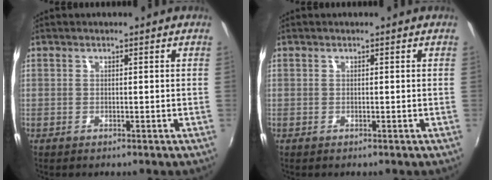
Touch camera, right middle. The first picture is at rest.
{"total": 0.0}